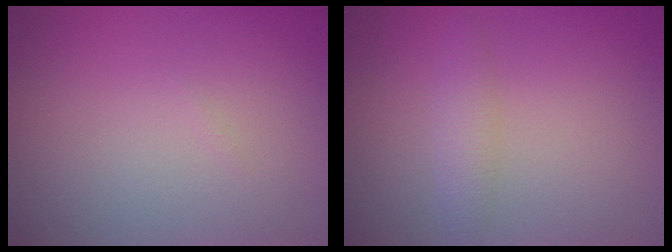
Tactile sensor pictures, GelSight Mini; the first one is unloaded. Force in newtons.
{"total": 1.6, "press": 1.6, "slide": 0.1}